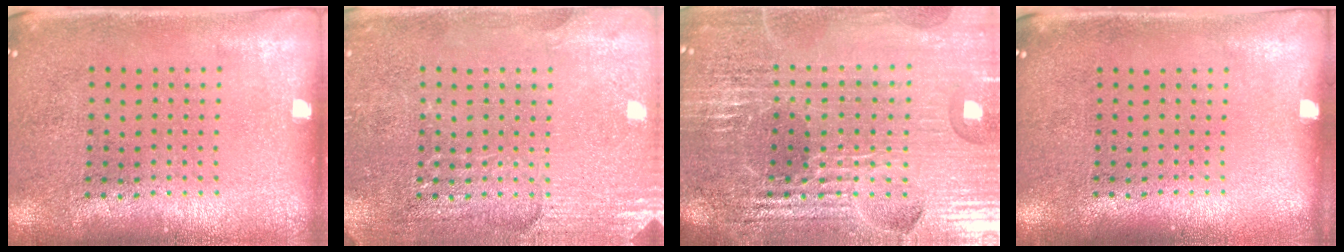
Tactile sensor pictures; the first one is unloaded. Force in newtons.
{"total": 2.9, "press": 2.8, "slide": 0.3}
{"total": 5.6, "press": 5.0, "slide": 2.4}
{"total": 0.0}